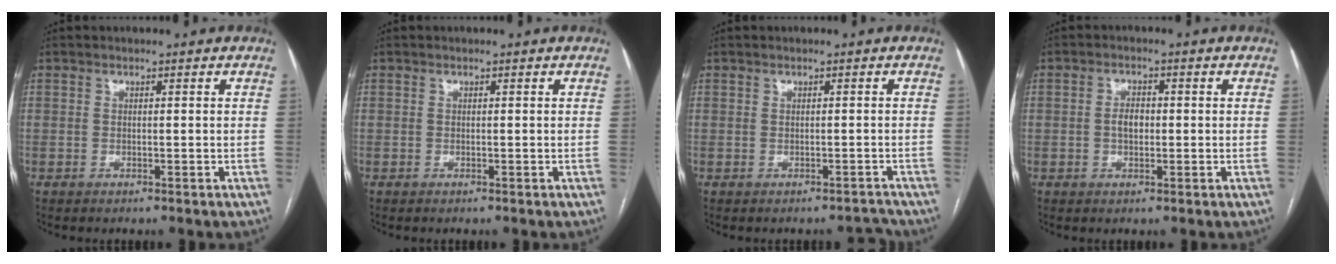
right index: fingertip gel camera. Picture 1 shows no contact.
{"total": 0.0}
{"total": 1.0, "force": [-0.9, 0.5, 0.0], "torque": [0.007, 0.005, -0.007]}
{"total": 2.6, "force": [-0.2, 1.5, 2.1], "torque": [-0.039, 0.007, -0.003]}